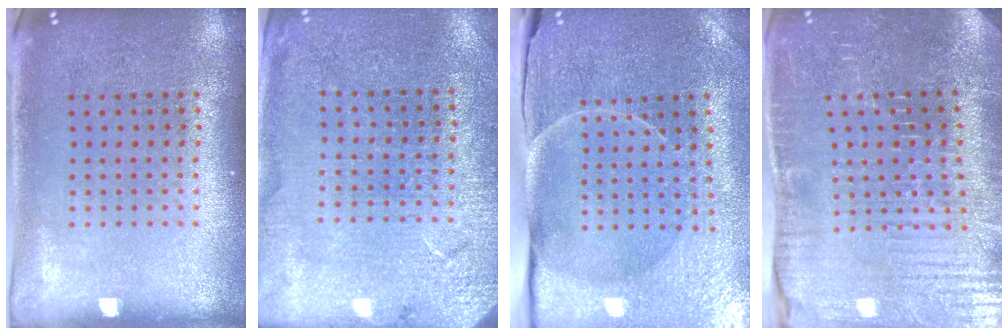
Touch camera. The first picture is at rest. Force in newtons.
{"total": 2.7, "press": 2.7, "slide": 0.1}
{"total": 3.8, "press": 3.7, "slide": 0.7}
{"total": 4.3, "press": 4.2, "slide": 0.4}